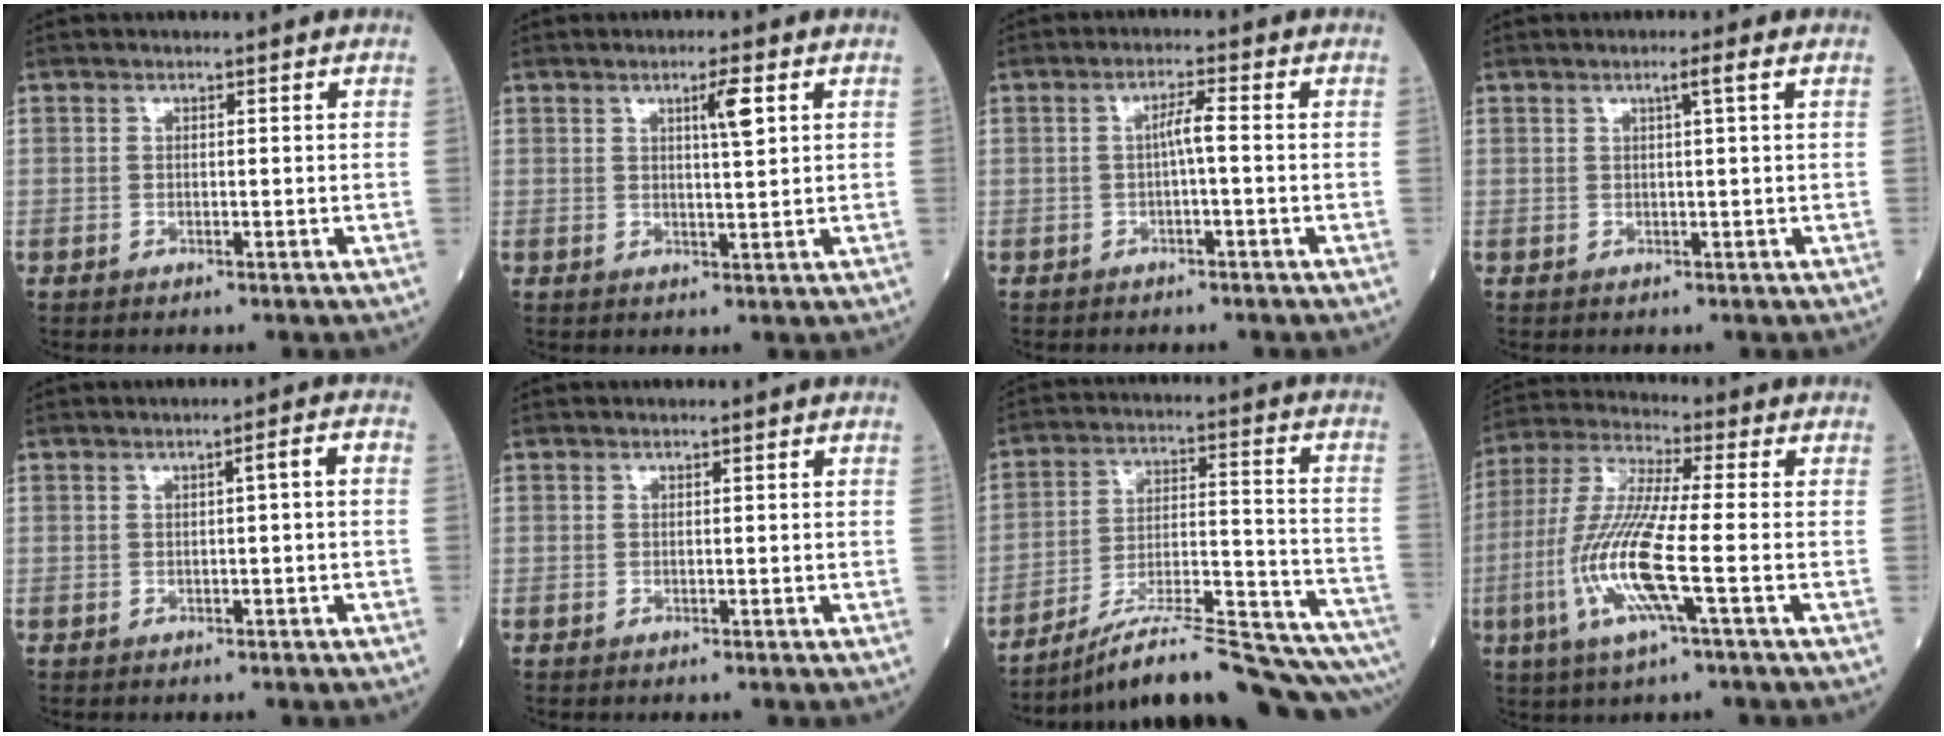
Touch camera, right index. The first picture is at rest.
{"total": 3.6, "force": [1.6, 0.1, 3.2], "torque": [-0.051, -0.001, 0.024]}
{"total": 2.5, "force": [-0.2, 0.0, 2.5], "torque": [-0.041, 0.003, -0.005]}
{"total": 1.9, "force": [0.8, -0.6, 1.6], "torque": [-0.028, -0.001, 0.014]}
{"total": 2.1, "force": [-0.1, 0.0, 2.1], "torque": [-0.029, 0.005, 0.000]}
{"total": 0.0}
{"total": 24.0, "force": [-21.5, 0.1, 10.7], "torque": [-0.109, 0.010, -0.315]}
{"total": 13.1, "force": [-3.5, 0.4, 12.6], "torque": [-0.272, -0.011, -0.077]}